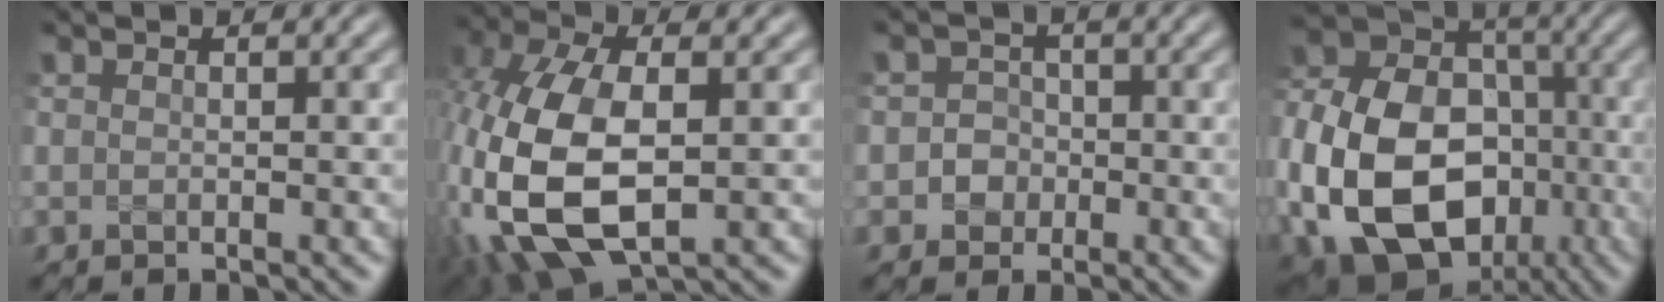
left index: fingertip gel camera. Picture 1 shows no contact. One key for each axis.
{"total": 12.1, "fx": -1.4, "fy": 7.1, "fz": 9.7, "tx": -0.248, "ty": -0.016, "tz": -0.024}
{"total": 2.5, "fx": -0.5, "fy": 2.3, "fz": 0.6, "tx": 0.015, "ty": 0.003, "tz": -0.023}
{"total": 16.4, "fx": -4.5, "fy": 12.1, "fz": 10.0, "tx": -0.229, "ty": -0.027, "tz": -0.081}